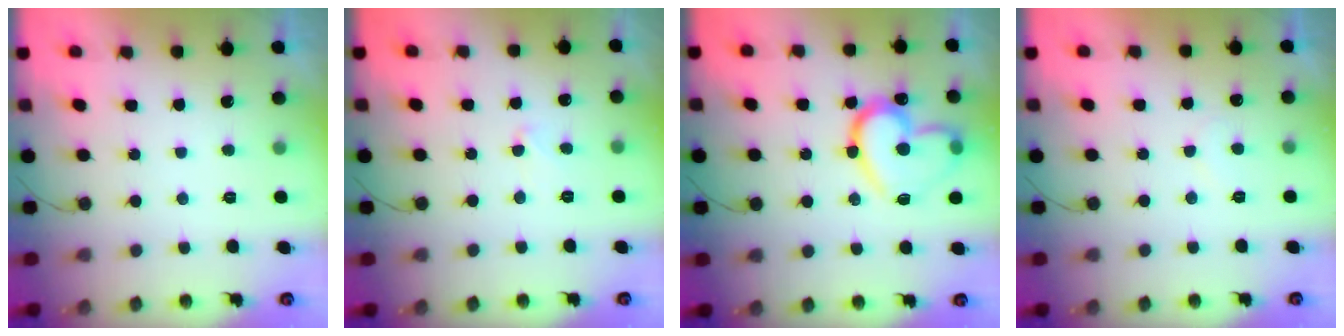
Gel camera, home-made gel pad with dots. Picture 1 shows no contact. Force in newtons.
{"total": 3.9, "press": 3.9, "slide": 0.2}
{"total": 19.6, "press": 19.5, "slide": 2.0}
{"total": 5.2, "press": 5.1, "slide": 0.4}